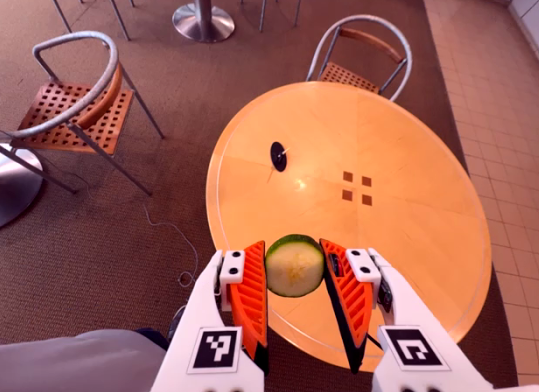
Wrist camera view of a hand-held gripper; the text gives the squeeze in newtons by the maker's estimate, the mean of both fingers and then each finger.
{"total": 9.9, "left": 10.8, "right": 9.1}